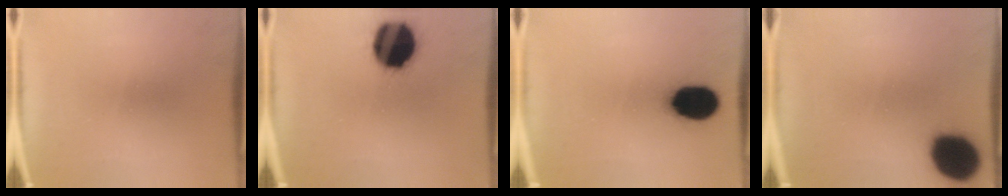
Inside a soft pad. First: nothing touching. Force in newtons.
{"total": 19.1}
{"total": 15.6}
{"total": 17.1}